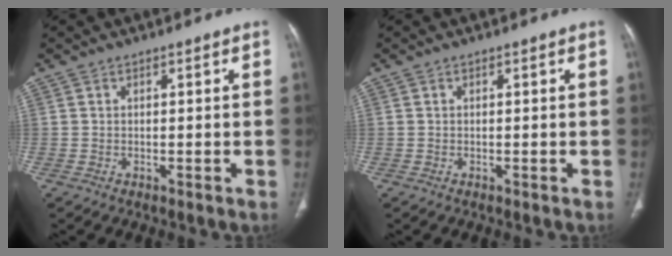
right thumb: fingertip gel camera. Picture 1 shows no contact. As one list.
[{"total": 0.0}]